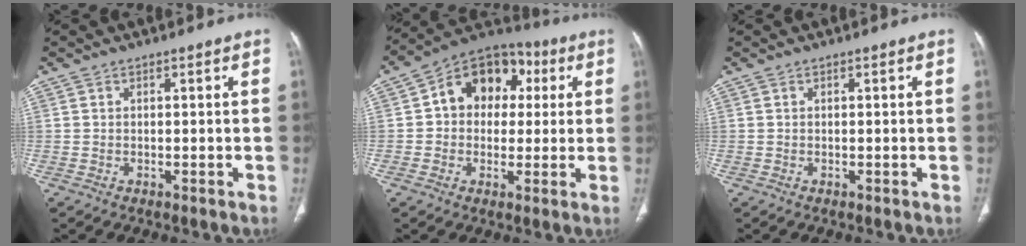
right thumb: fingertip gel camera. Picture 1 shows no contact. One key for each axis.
{"total": 13.5, "fx": 2.7, "fy": 10.5, "fz": 8.0, "tx": -0.074, "ty": 0.024, "tz": 0.029}
{"total": 0.0}